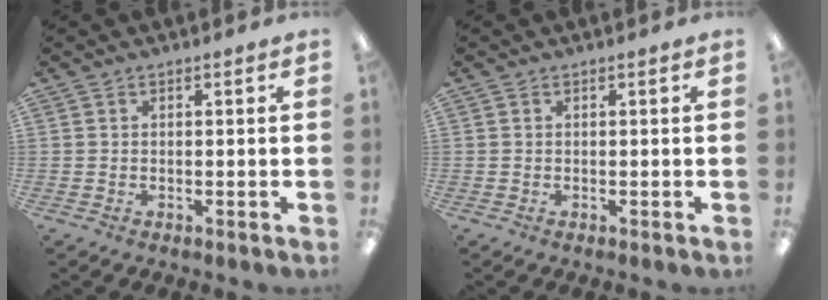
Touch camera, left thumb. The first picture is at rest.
{"total": 0.0}